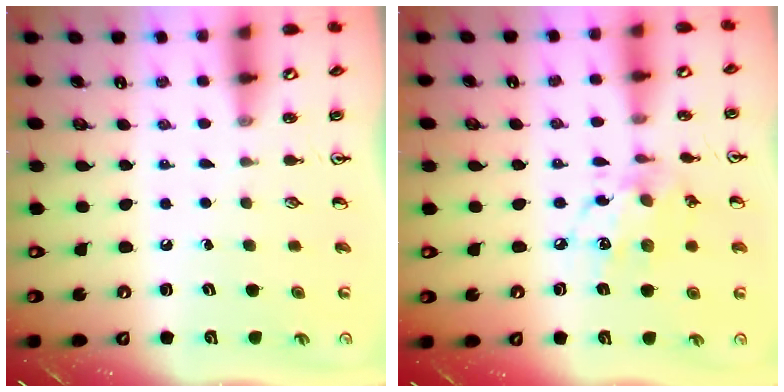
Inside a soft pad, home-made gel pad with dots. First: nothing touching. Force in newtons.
{"total": 10.4, "press": 10.4, "slide": 0.6}